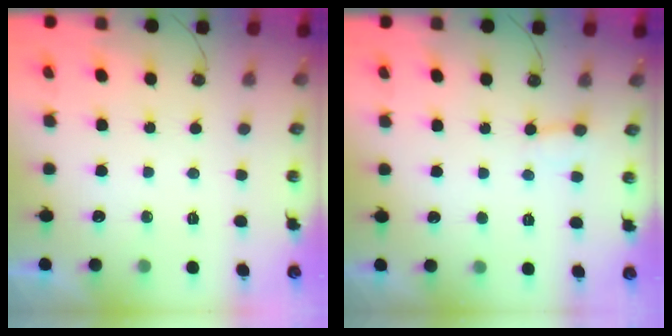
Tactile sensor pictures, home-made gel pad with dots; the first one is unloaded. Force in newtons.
{"total": 4.5, "press": 4.4, "slide": 0.6}